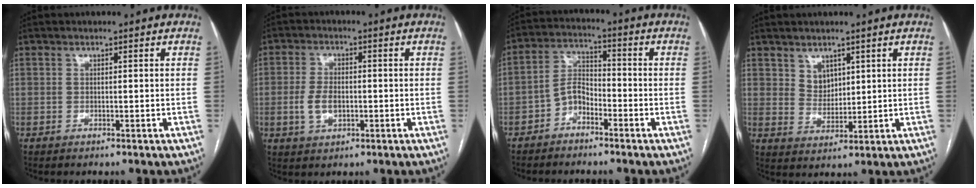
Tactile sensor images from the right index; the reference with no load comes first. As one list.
[{"total": 4.7, "force": [-0.9, 2.7, 3.7], "torque": [-0.078, 0.005, -0.013]}, {"total": 4.9, "force": [-2.9, 2.8, 2.9], "torque": [-0.057, 0.015, -0.060]}, {"total": 3.7, "force": [2.1, 2.7, 1.4], "torque": [-0.026, 0.000, 0.049]}]